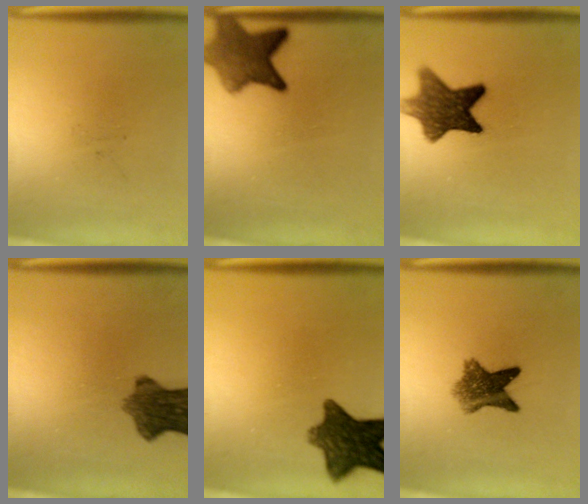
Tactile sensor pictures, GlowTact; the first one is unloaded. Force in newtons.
{"total": 7.5}
{"total": 9.9}
{"total": 8.1}
{"total": 10.1}
{"total": 6.8}